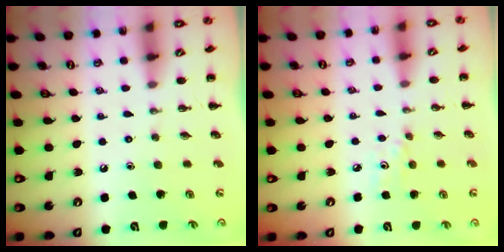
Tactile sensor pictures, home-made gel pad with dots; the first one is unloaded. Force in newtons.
{"total": 3.1, "press": 3.0, "slide": 0.8}